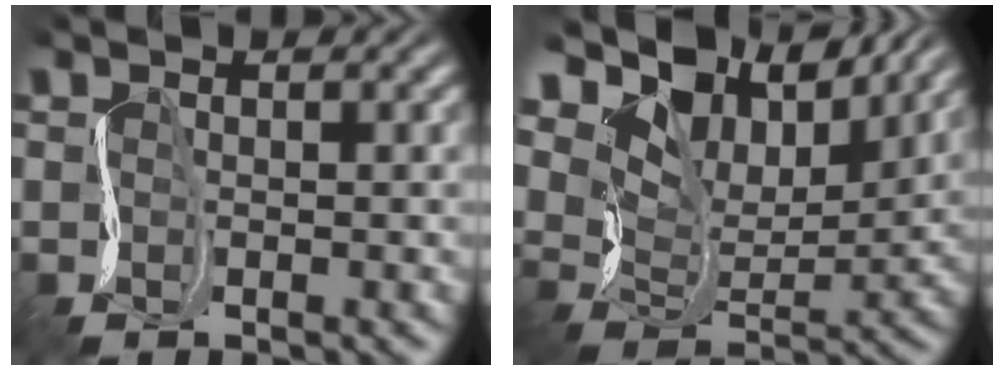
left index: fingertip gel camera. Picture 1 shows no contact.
{"total": 11.0, "force": [8.8, 4.7, 4.7], "torque": [-0.105, -0.001, 0.146]}